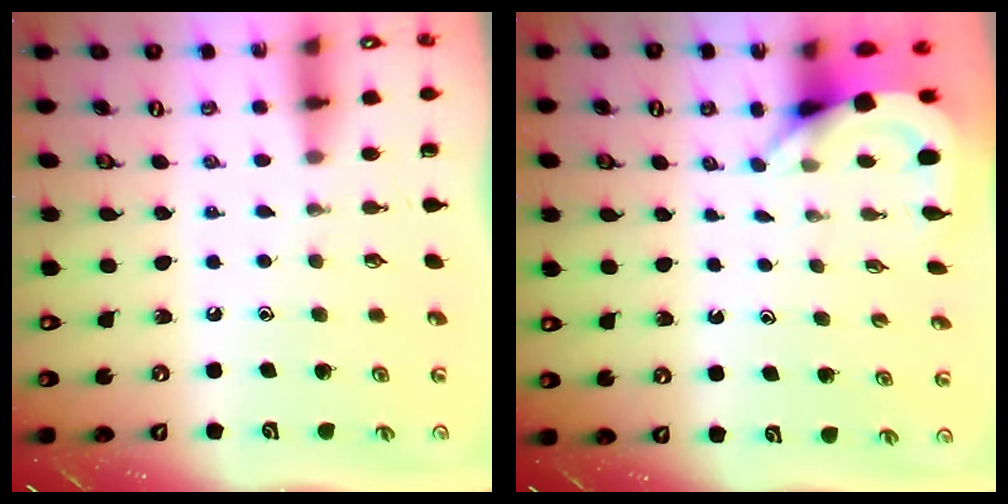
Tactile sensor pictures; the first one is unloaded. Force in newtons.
{"total": 3.9, "press": 3.9, "slide": 0.3}